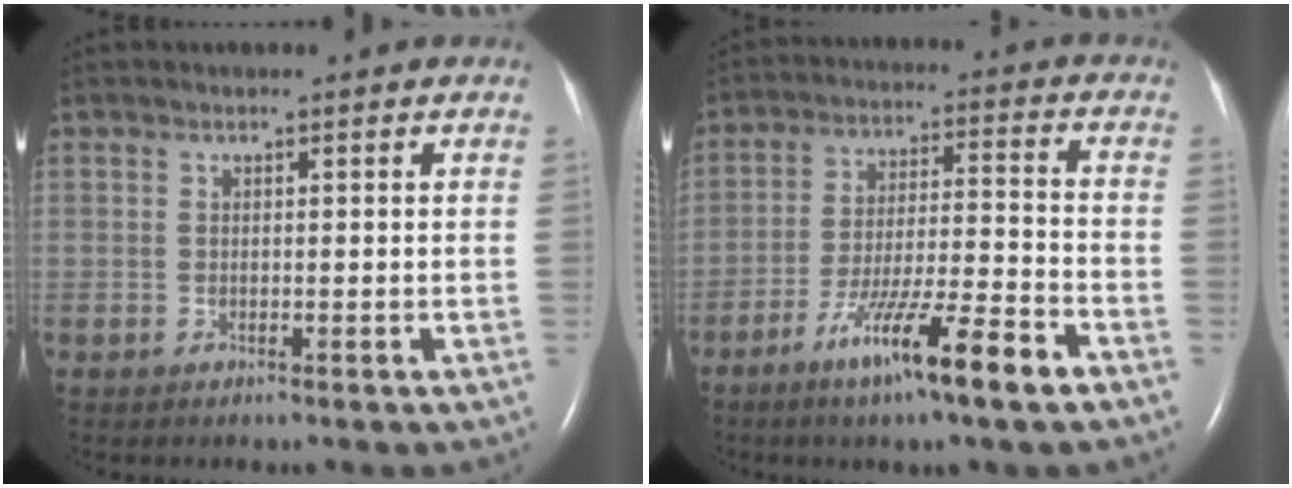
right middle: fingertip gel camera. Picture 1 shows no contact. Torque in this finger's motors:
{"motor_torque": [1.21, -0.92, 0.26, 0.17]}